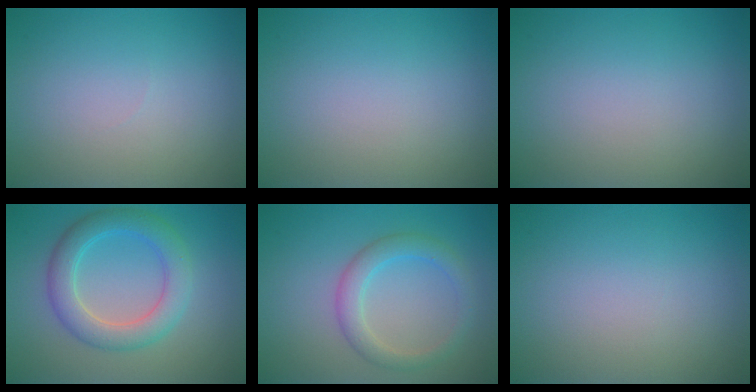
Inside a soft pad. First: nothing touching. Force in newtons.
{"total": 0.0}
{"total": 0.0}
{"total": 4.7, "press": 4.7, "slide": 0.1}
{"total": 2.9, "press": 2.9, "slide": 0.1}
{"total": 0.0}